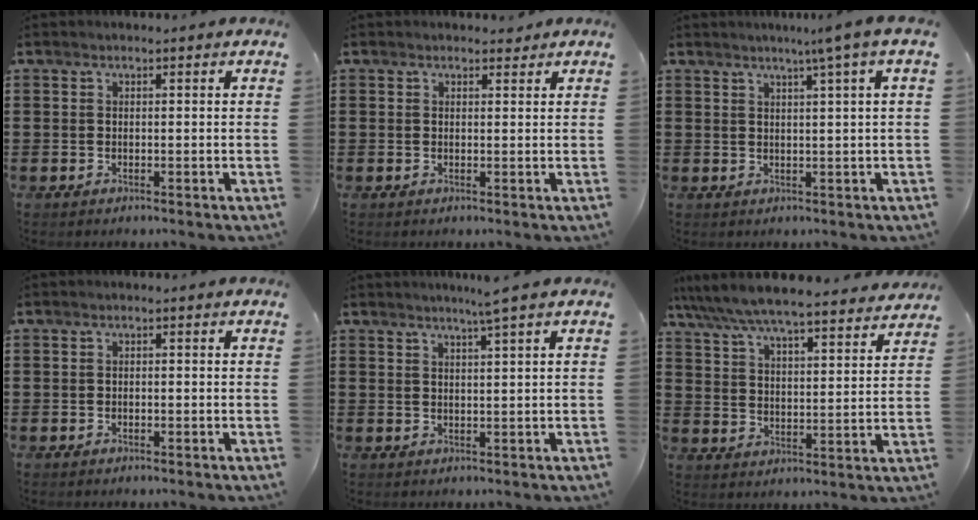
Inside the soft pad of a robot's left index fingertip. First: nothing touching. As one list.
[{"total": 1.1, "force": [1.0, 0.6, 0.2], "torque": [0.001, 0.002, 0.017]}, {"total": 3.3, "force": [1.7, -1.1, 2.6], "torque": [-0.049, -0.007, 0.027]}, {"total": 0.6, "force": [-0.5, 0.2, 0.4], "torque": [-0.010, -0.004, -0.008]}, {"total": 3.0, "force": [2.2, -0.8, 2.0], "torque": [-0.040, -0.004, 0.037]}, {"total": 7.1, "force": [6.8, 0.5, 2.1], "torque": [-0.071, -0.041, 0.118]}]